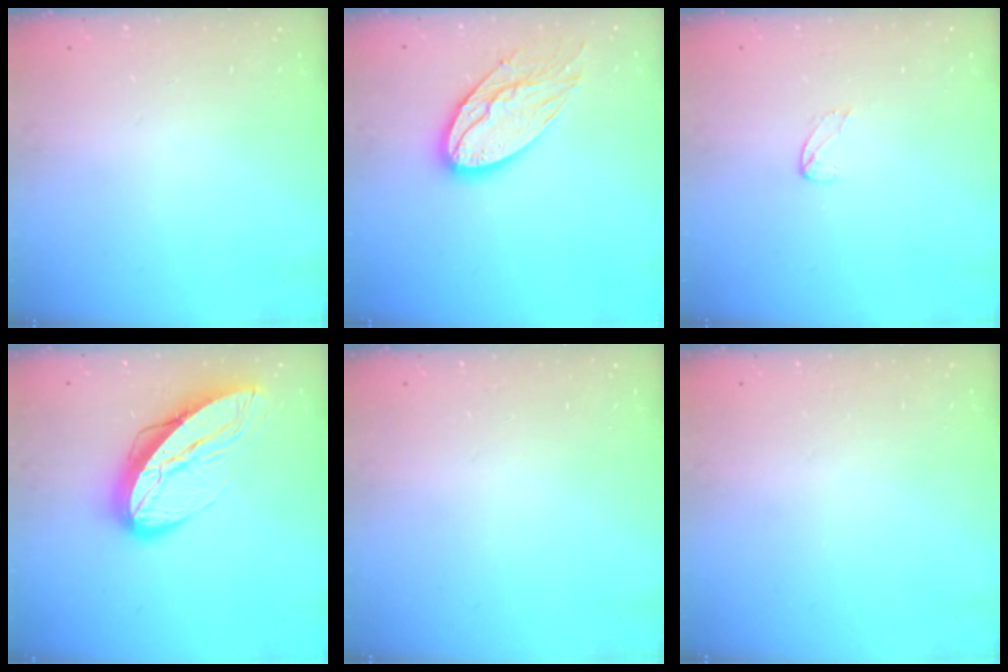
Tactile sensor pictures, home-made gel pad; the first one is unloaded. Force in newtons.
{"total": 14.7, "press": 14.6, "slide": 0.9}
{"total": 3.0, "press": 3.0, "slide": 0.2}
{"total": 13.5, "press": 13.5, "slide": 1.1}
{"total": 0.0}
{"total": 0.0}